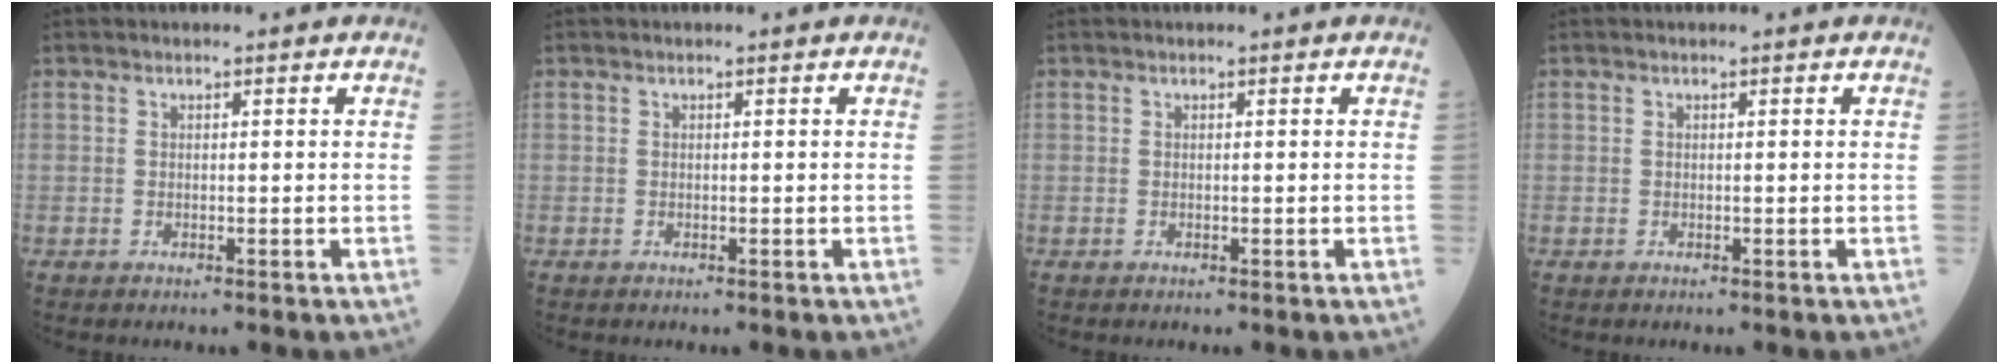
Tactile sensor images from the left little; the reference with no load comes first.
{"total": 0.0}
{"total": 0.0}
{"total": 0.0}